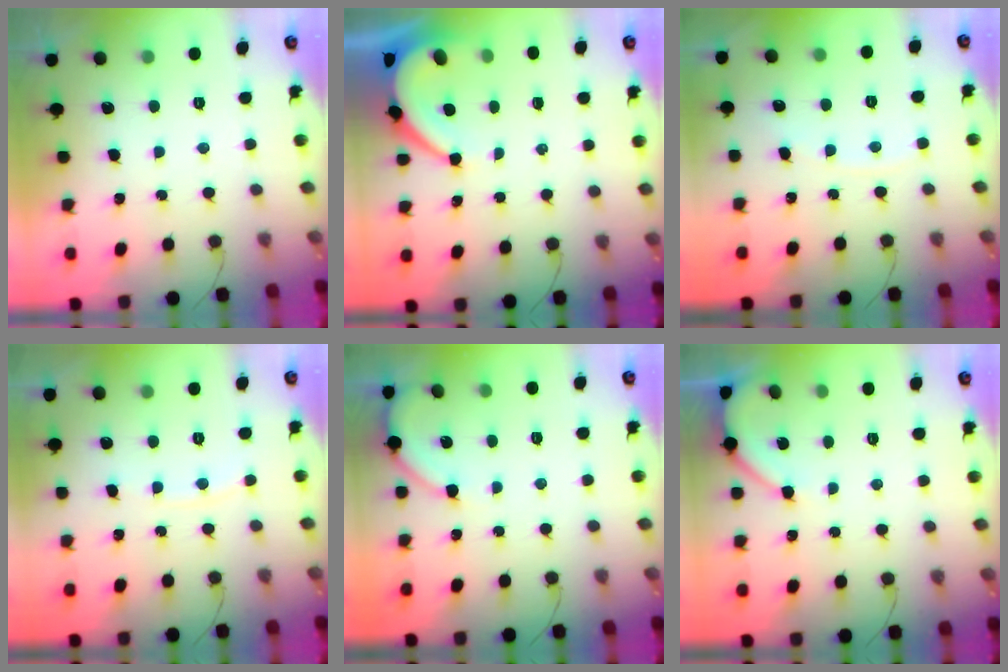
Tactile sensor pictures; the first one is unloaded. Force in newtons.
{"total": 5.4, "press": 5.4, "slide": 0.6}
{"total": 2.0, "press": 2.0, "slide": 0.4}
{"total": 3.1, "press": 3.1, "slide": 0.5}
{"total": 4.6, "press": 4.6, "slide": 0.7}
{"total": 4.9, "press": 4.8, "slide": 0.5}